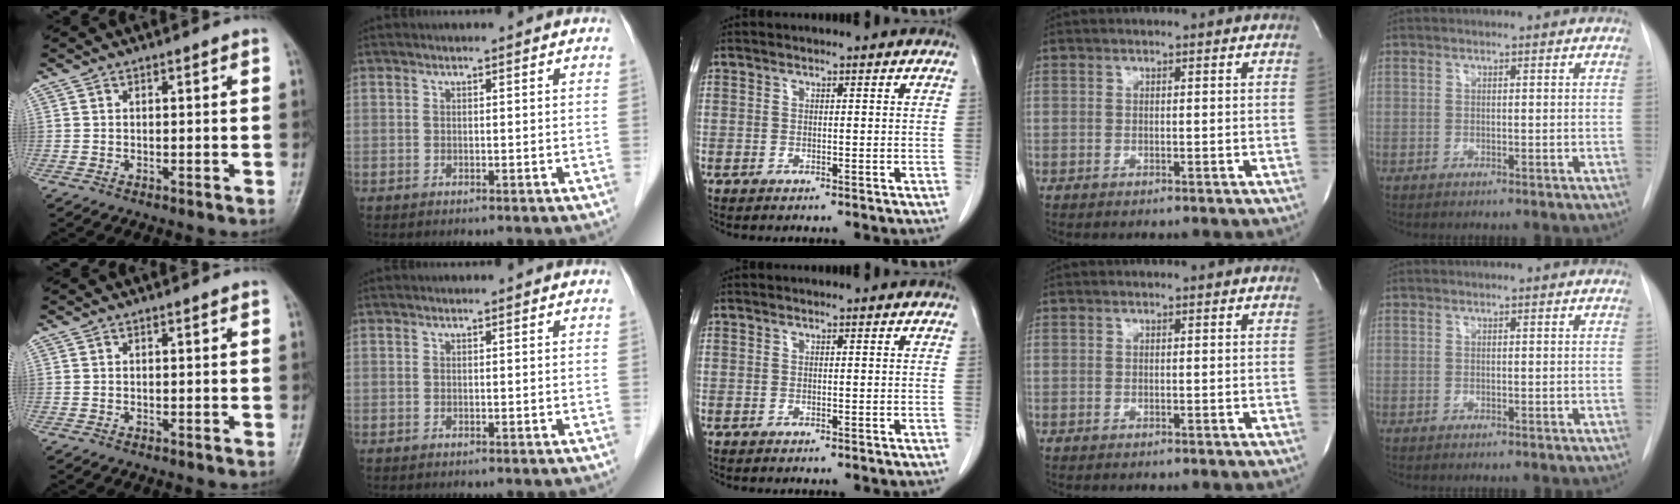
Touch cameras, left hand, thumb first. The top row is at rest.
{}